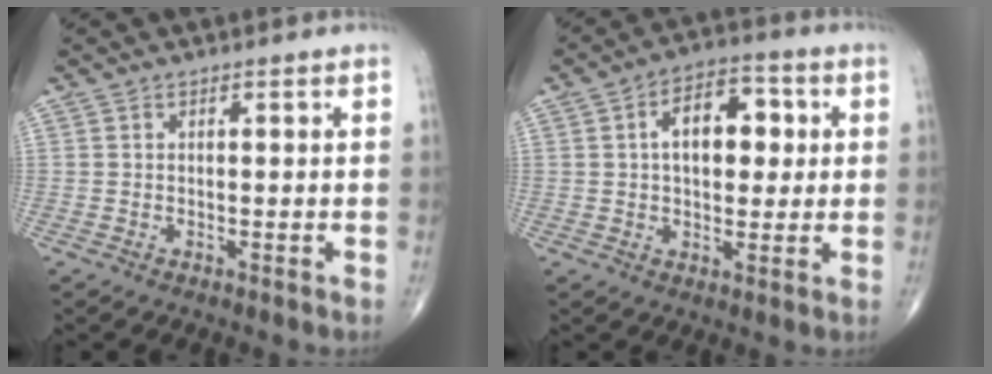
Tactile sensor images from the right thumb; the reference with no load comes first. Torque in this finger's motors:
{"motor_torque": [1.26, 1.71, 0.99, 0.26, 0.08]}